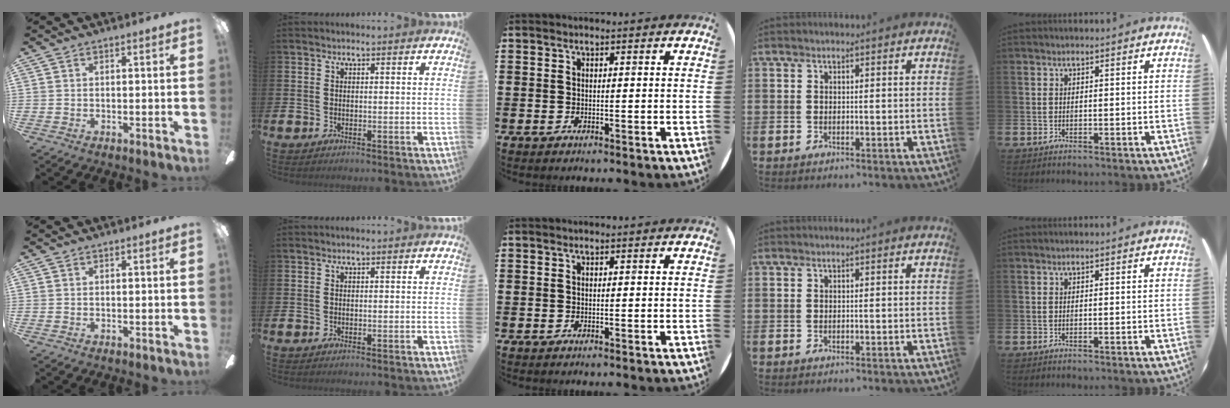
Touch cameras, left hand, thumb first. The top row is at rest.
{}